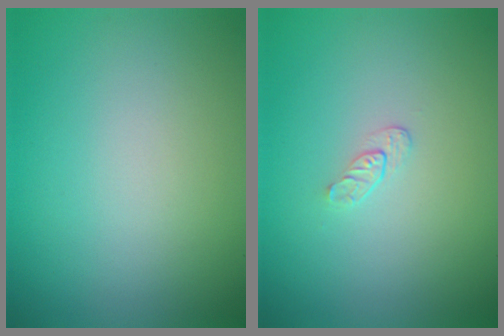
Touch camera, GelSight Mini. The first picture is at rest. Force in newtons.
{"total": 0.8, "press": 0.5, "slide": 0.7}